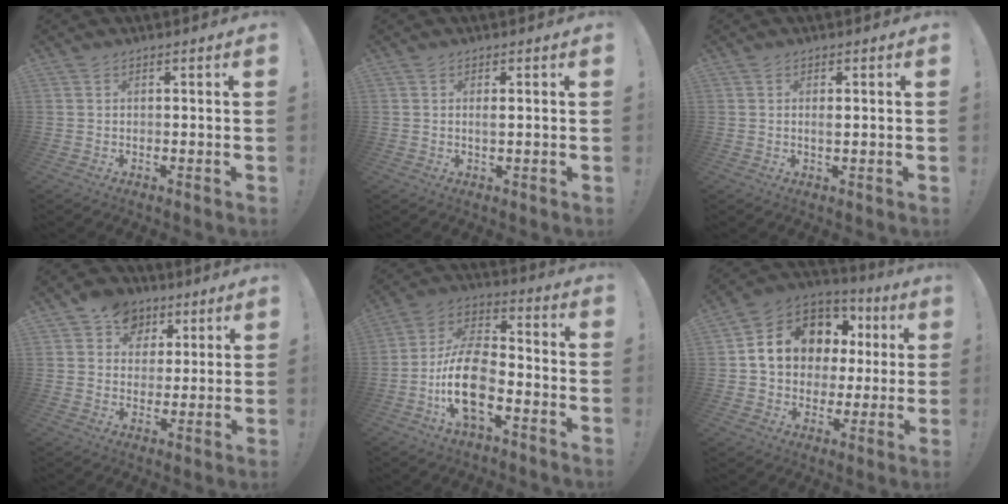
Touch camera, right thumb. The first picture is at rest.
{"total": 1.2, "force": [0.2, 0.2, 1.2], "torque": [-0.021, -0.002, 0.002]}
{"total": 1.4, "force": [0.1, 0.5, 1.3], "torque": [-0.023, -0.002, 0.002]}
{"total": 10.0, "force": [4.6, 8.5, 2.4], "torque": [-0.034, -0.020, 0.093]}
{"total": 17.2, "force": [-6.7, 8.9, 13.1], "torque": [-0.270, 0.035, -0.109]}
{"total": 14.6, "force": [4.7, 11.6, 7.5], "torque": [-0.118, -0.021, 0.101]}